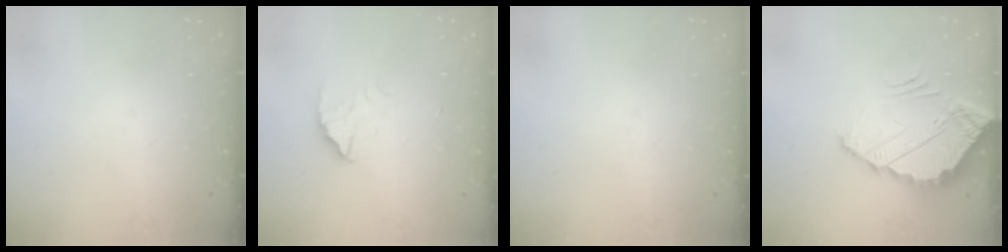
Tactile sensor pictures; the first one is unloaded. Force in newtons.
{"total": 2.1, "press": 2.1, "slide": 0.1}
{"total": 0.0}
{"total": 3.9, "press": 3.9, "slide": 0.3}